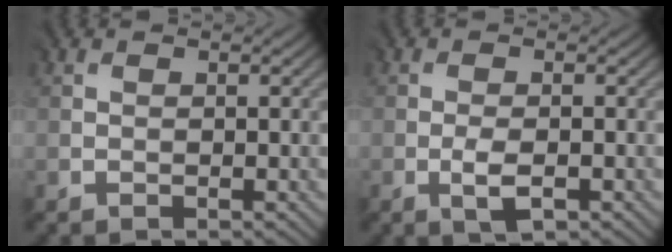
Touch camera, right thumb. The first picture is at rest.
{"total": 2.4, "force": [-1.2, 0.8, 1.8], "torque": [-0.040, -0.005, -0.021]}